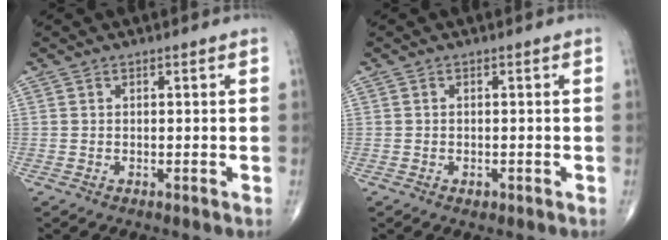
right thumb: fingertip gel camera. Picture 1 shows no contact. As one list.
[{"total": 1.0, "force": [-0.5, 0.6, 0.5], "torque": [-0.007, 0.000, -0.006]}]